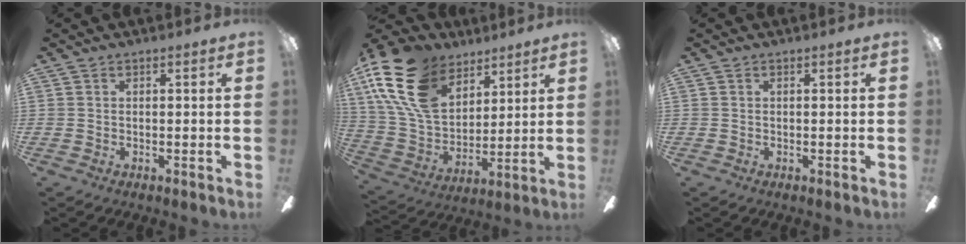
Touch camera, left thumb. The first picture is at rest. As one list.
[{"total": 21.2, "force": [11.5, 13.1, 12.1], "torque": [-0.276, -0.041, 0.212]}, {"total": 0.0}]